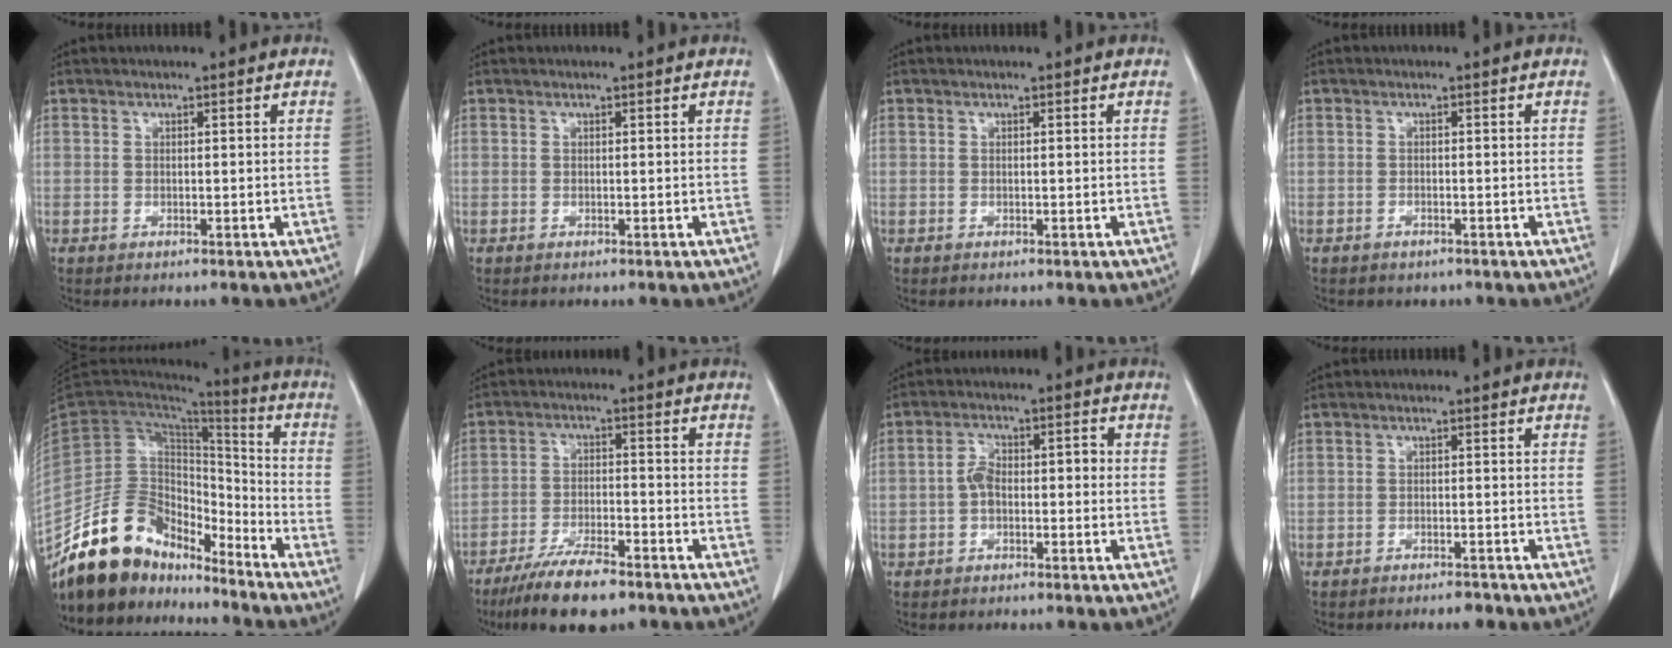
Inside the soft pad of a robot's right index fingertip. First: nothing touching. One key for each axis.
{"total": 0.0}
{"total": 0.0}
{"total": 1.2, "fx": -0.9, "fy": 0.8, "fz": 0.1, "tx": -0.008, "ty": 0.000, "tz": -0.009}
{"total": 16.7, "fx": -13.7, "fy": 7.5, "fz": 6.0, "tx": -0.103, "ty": 0.052, "tz": -0.245}
{"total": 10.1, "fx": -7.8, "fy": 2.4, "fz": 6.0, "tx": -0.106, "ty": -0.018, "tz": -0.136}
{"total": 4.4, "fx": -0.7, "fy": 2.5, "fz": 3.6, "tx": -0.066, "ty": 0.029, "tz": -0.013}
{"total": 2.3, "fx": -2.0, "fy": 0.6, "fz": 1.0, "tx": -0.017, "ty": -0.002, "tz": -0.024}